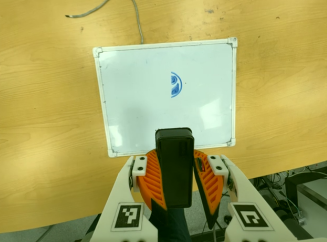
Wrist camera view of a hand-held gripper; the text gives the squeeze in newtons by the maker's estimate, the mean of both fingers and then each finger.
{"total": 10.7, "left": 10.1, "right": 11.4}